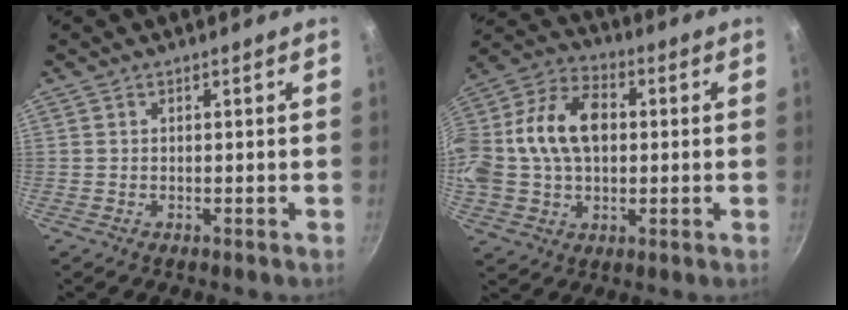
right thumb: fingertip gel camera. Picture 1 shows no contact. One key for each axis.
{"total": 19.0, "fx": 1.6, "fy": 13.2, "fz": 13.5, "tx": -0.245, "ty": 0.033, "tz": 0.016}